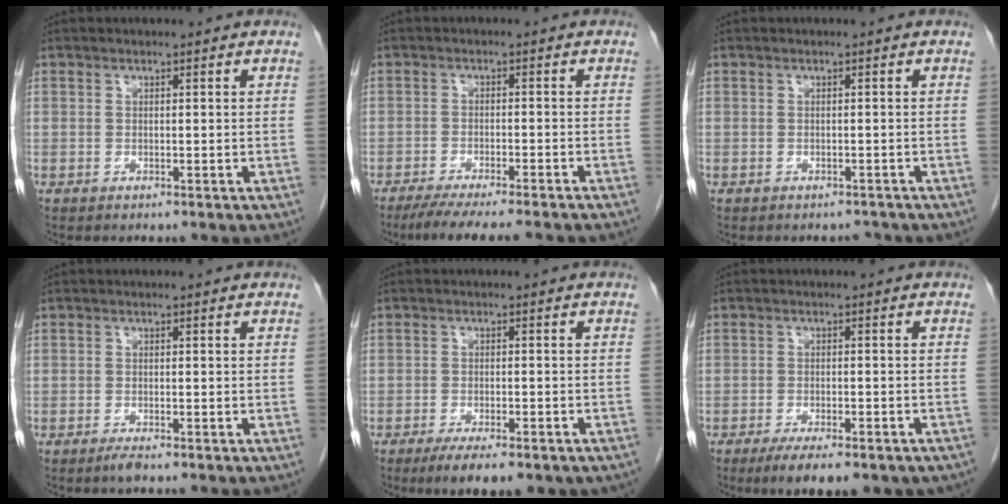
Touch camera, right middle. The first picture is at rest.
{"total": 11.5, "force": [-9.8, 0.2, 5.9], "torque": [-0.068, -0.020, -0.143]}
{"total": 1.5, "force": [-1.4, 0.6, 0.0], "torque": [-0.002, -0.002, -0.018]}
{"total": 1.4, "force": [-1.1, 0.1, 0.9], "torque": [-0.021, -0.004, -0.019]}
{"total": 9.3, "force": [-6.7, 2.7, 5.9], "torque": [-0.072, -0.011, -0.089]}
{"total": 10.1, "force": [-7.5, 2.9, 6.2], "torque": [-0.072, -0.009, -0.099]}